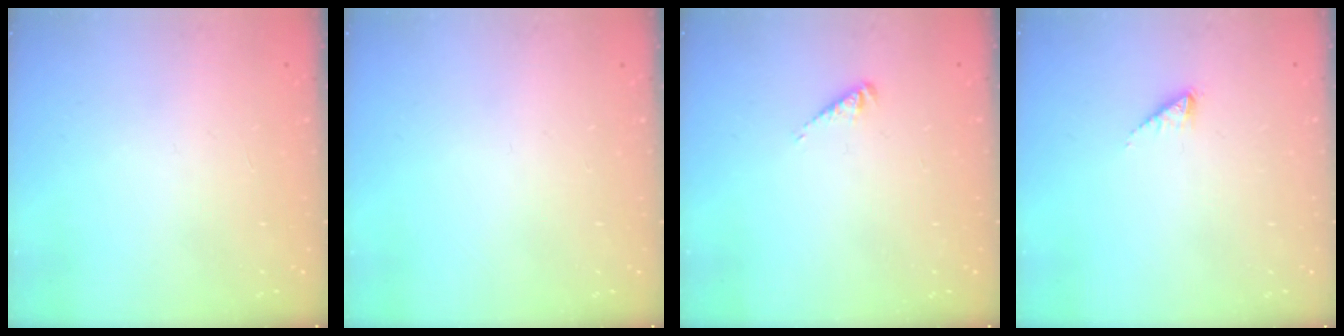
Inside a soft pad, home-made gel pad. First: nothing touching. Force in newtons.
{"total": 0.0}
{"total": 2.5, "press": 2.4, "slide": 0.5}
{"total": 0.8, "press": 0.8, "slide": 0.1}